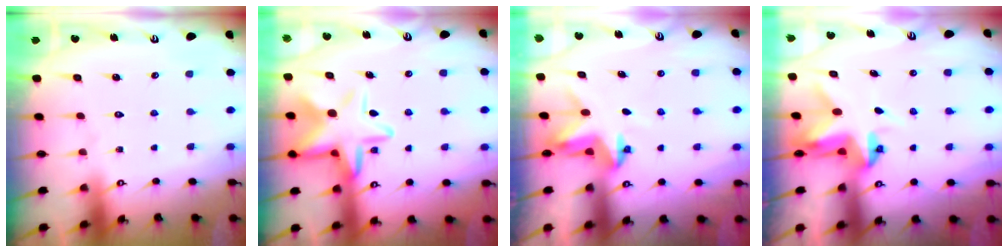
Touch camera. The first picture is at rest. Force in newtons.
{"total": 13.0, "press": 12.9, "slide": 1.5}
{"total": 3.8, "press": 3.8, "slide": 0.3}
{"total": 4.0, "press": 4.0, "slide": 0.1}